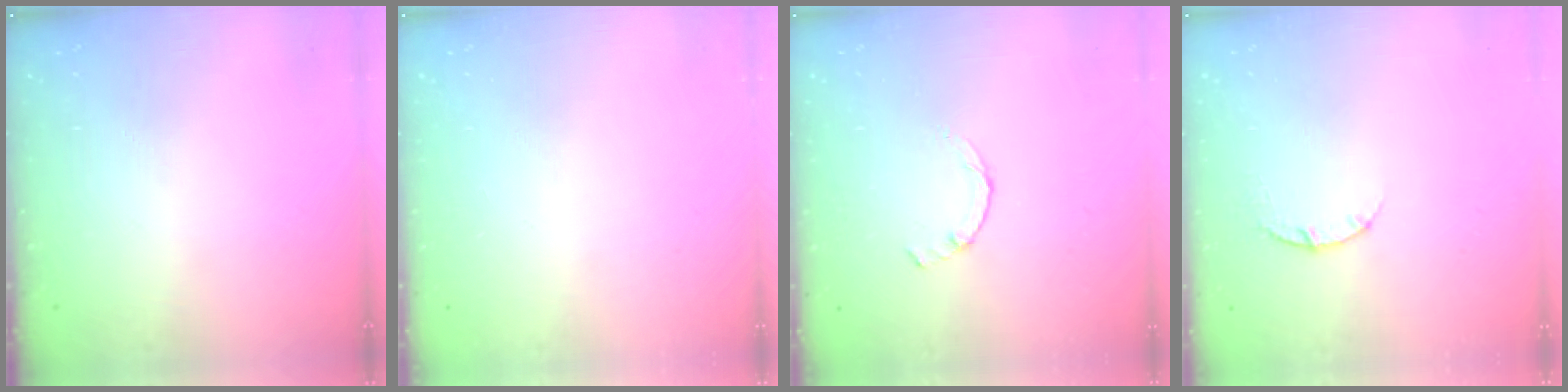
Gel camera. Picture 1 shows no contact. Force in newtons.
{"total": 0.0}
{"total": 0.8, "press": 0.7, "slide": 0.2}
{"total": 3.8, "press": 3.8, "slide": 0.5}